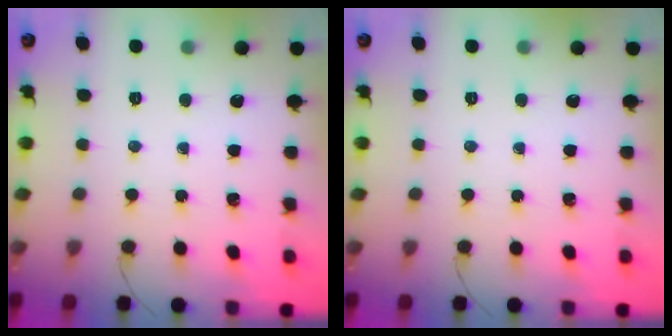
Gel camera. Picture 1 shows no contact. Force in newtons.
{"total": 0.0}